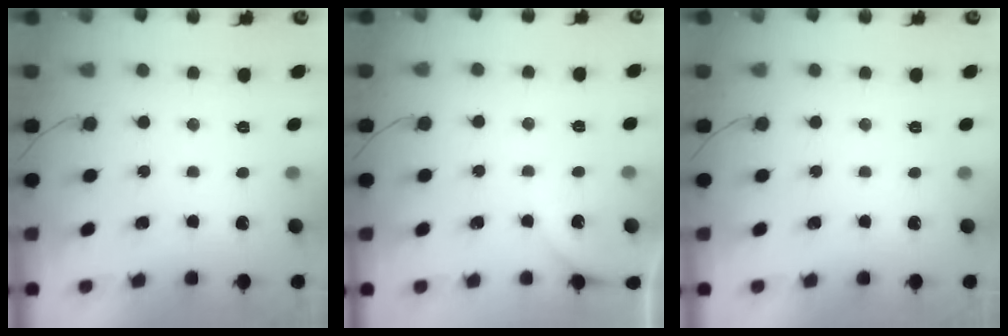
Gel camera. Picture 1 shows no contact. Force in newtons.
{"total": 3.5, "press": 3.4, "slide": 0.4}
{"total": 0.0}